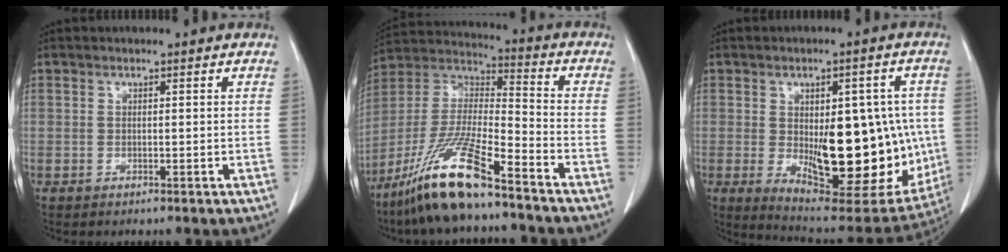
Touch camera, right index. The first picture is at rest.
{"total": 16.0, "force": [-11.2, 1.6, 11.3], "torque": [-0.238, -0.021, -0.212]}
{"total": 22.1, "force": [-2.0, 8.7, 20.2], "torque": [-0.252, -0.005, 0.002]}